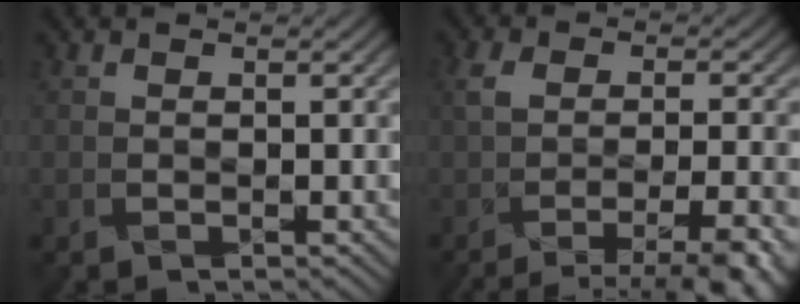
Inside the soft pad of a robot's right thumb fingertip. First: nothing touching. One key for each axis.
{"total": 7.9, "fx": -4.4, "fy": 2.3, "fz": 6.1, "tx": -0.080, "ty": -0.019, "tz": -0.066}